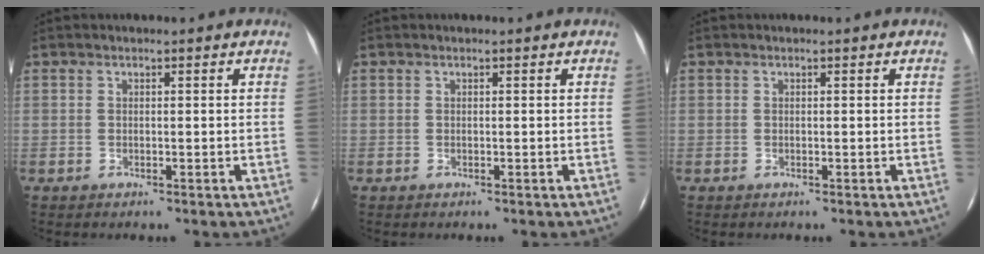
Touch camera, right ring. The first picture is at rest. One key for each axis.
{"total": 0.0}
{"total": 0.0}